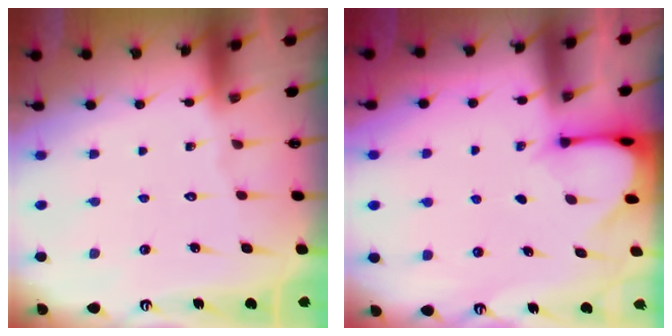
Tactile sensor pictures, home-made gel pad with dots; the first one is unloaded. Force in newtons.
{"total": 3.2, "press": 3.2, "slide": 0.2}